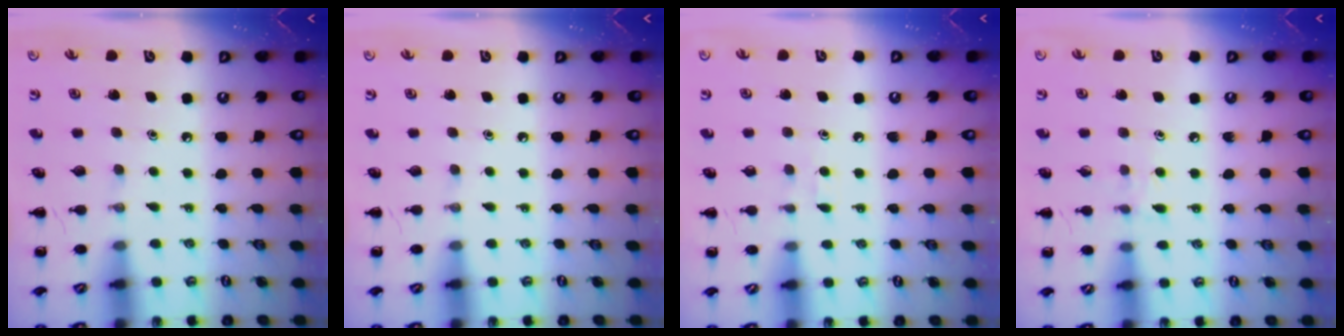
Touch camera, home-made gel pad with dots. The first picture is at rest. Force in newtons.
{"total": 0.0}
{"total": 3.5, "press": 3.3, "slide": 1.2}
{"total": 6.4, "press": 6.0, "slide": 2.3}